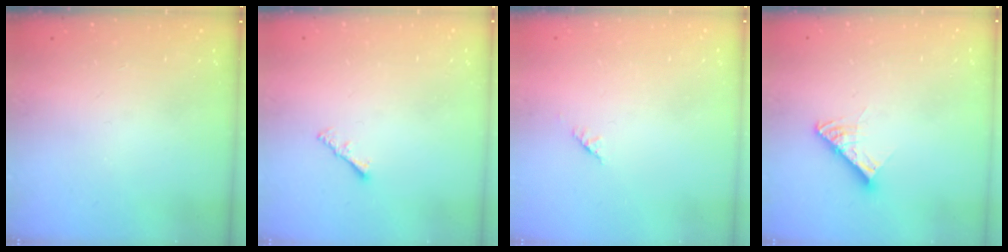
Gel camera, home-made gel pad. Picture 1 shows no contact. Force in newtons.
{"total": 1.6, "press": 1.5, "slide": 0.5}
{"total": 1.4, "press": 1.3, "slide": 0.5}
{"total": 9.5, "press": 9.4, "slide": 1.0}